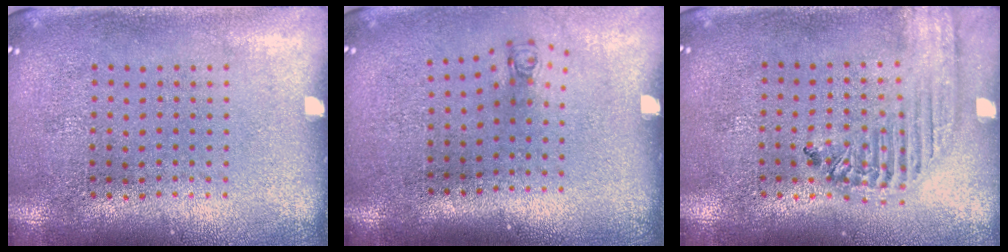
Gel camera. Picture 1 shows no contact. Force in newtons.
{"total": 0.8, "press": 0.3, "slide": 0.7}
{"total": 1.9, "press": 1.7, "slide": 0.8}